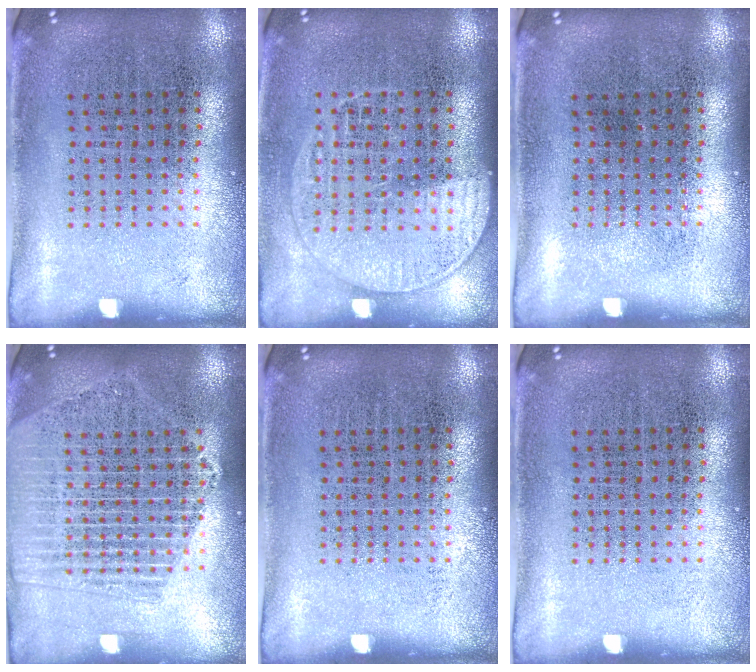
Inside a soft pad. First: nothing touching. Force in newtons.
{"total": 1.3, "press": 1.2, "slide": 0.5}
{"total": 0.0}
{"total": 2.1, "press": 1.9, "slide": 0.9}
{"total": 0.0}
{"total": 0.0}